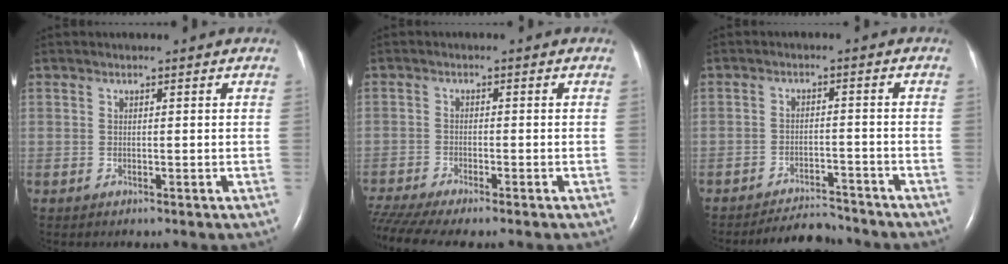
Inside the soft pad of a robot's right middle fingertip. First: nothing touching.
{"total": 8.7, "force": [-7.5, 0.5, 4.4], "torque": [-0.080, -0.011, -0.124]}
{"total": 5.3, "force": [-5.3, 0.6, 0.1], "torque": [-0.006, -0.006, -0.087]}